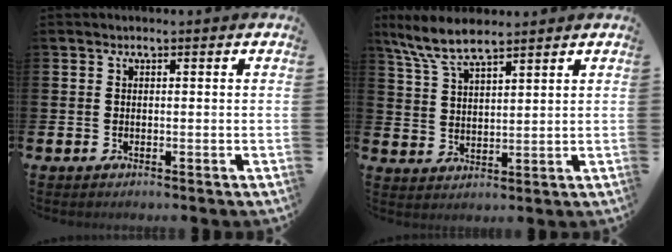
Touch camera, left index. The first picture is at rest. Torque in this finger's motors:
{"motor_torque": [0.05, -0.28, 0.64, 0.08]}